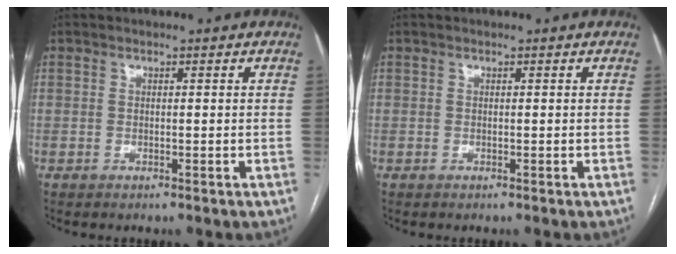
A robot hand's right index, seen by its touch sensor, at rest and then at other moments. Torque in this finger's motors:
{"motor_torque": [0.00, 0.00, -0.01, 0.00]}